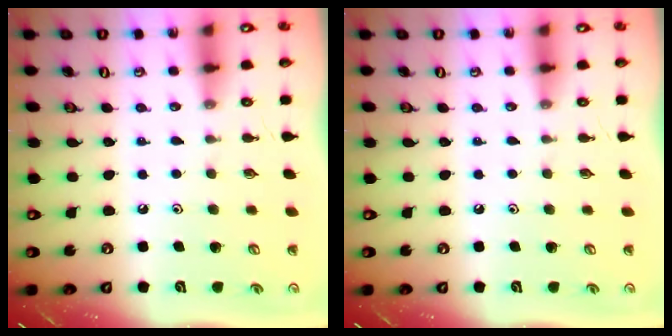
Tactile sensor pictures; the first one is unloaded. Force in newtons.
{"total": 0.0}